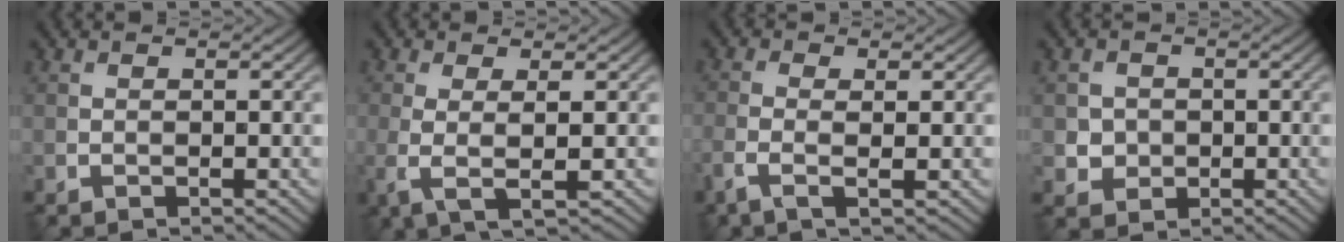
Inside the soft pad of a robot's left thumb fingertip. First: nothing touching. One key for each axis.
{"total": 3.4, "fx": 0.2, "fy": 0.7, "fz": 3.3, "tx": -0.071, "ty": -0.003, "tz": 0.003}
{"total": 2.8, "fx": -0.8, "fy": 0.7, "fz": 2.6, "tx": -0.063, "ty": 0.001, "tz": -0.023}
{"total": 2.6, "fx": -0.2, "fy": 2.5, "fz": 0.7, "tx": -0.018, "ty": -0.007, "tz": -0.006}